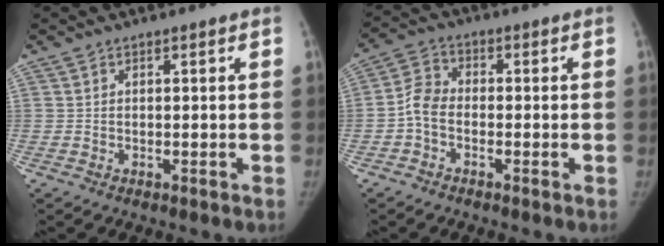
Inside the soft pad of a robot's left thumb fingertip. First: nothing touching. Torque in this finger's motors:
{"motor_torque": [0.10, 0.12, -0.04, 0.04, 0.02]}